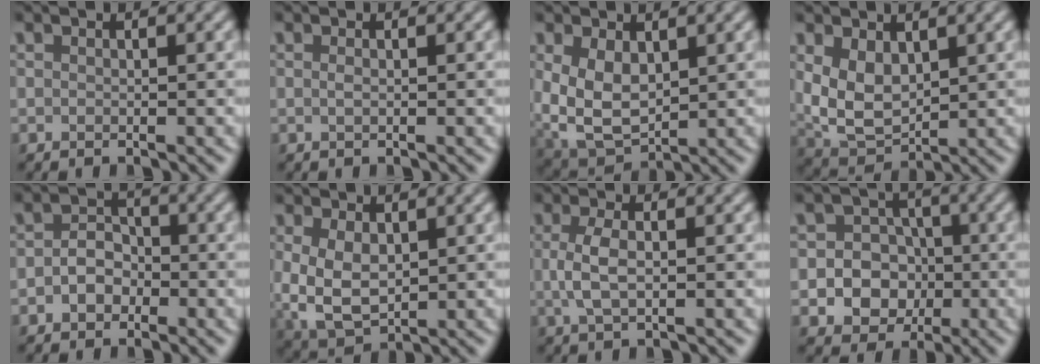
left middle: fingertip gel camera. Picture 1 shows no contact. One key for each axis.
{"total": 0.5, "fx": 0.0, "fy": 0.2, "fz": 0.5, "tx": -0.010, "ty": 0.002, "tz": 0.001}
{"total": 5.9, "fx": 0.8, "fy": 3.8, "fz": 4.4, "tx": -0.108, "ty": -0.008, "tz": 0.022}
{"total": 4.8, "fx": 1.2, "fy": 3.0, "fz": 3.5, "tx": -0.082, "ty": -0.003, "tz": 0.030}
{"total": 2.7, "fx": -0.9, "fy": 2.1, "fz": 1.4, "tx": -0.023, "ty": 0.002, "tz": -0.022}
{"total": 4.8, "fx": 0.3, "fy": 3.0, "fz": 3.8, "tx": -0.092, "ty": -0.007, "tz": 0.013}
{"total": 2.6, "fx": 0.1, "fy": 1.0, "fz": 2.4, "tx": -0.057, "ty": -0.001, "tz": 0.001}
{"total": 6.8, "fx": -1.4, "fy": 6.1, "fz": 2.5, "tx": -0.022, "ty": 0.012, "tz": -0.045}